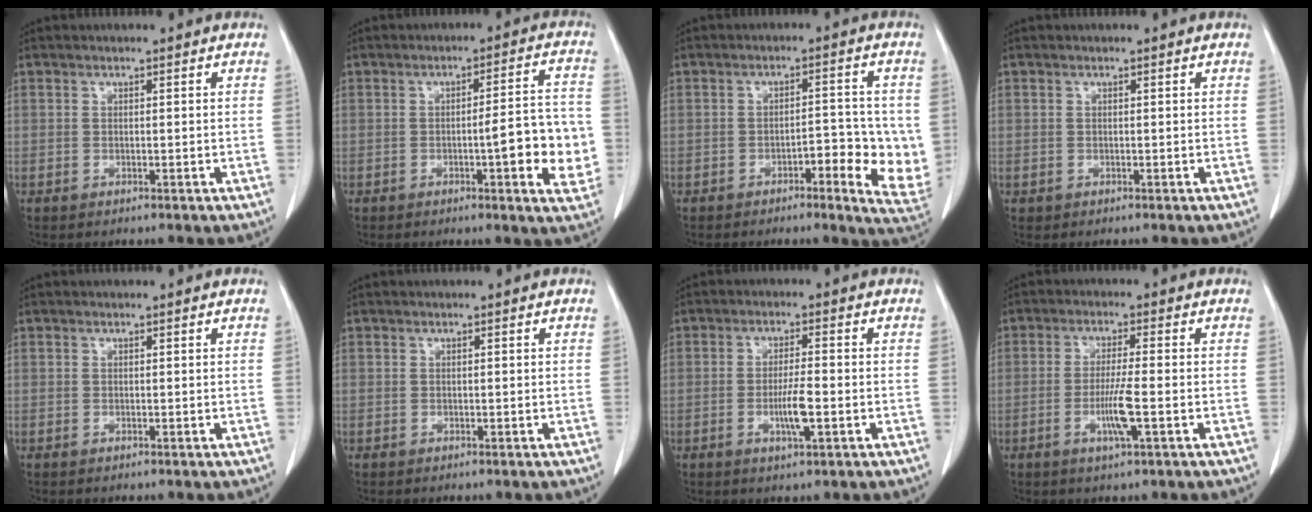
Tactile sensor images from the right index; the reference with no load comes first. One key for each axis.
{"total": 9.7, "fx": -2.0, "fy": 1.8, "fz": 9.3, "tx": -0.110, "ty": 0.014, "tz": -0.024}
{"total": 8.3, "fx": -2.0, "fy": 2.2, "fz": 7.7, "tx": -0.088, "ty": 0.000, "tz": -0.028}
{"total": 0.5, "fx": -0.2, "fy": 0.4, "fz": -0.1, "tx": -0.003, "ty": 0.004, "tz": -0.003}
{"total": 0.0}
{"total": 0.0}
{"total": 4.8, "fx": -1.4, "fy": 0.4, "fz": 4.6, "tx": -0.086, "ty": -0.006, "tz": -0.023}
{"total": 5.5, "fx": -1.7, "fy": -0.2, "fz": 5.2, "tx": -0.099, "ty": -0.010, "tz": -0.032}